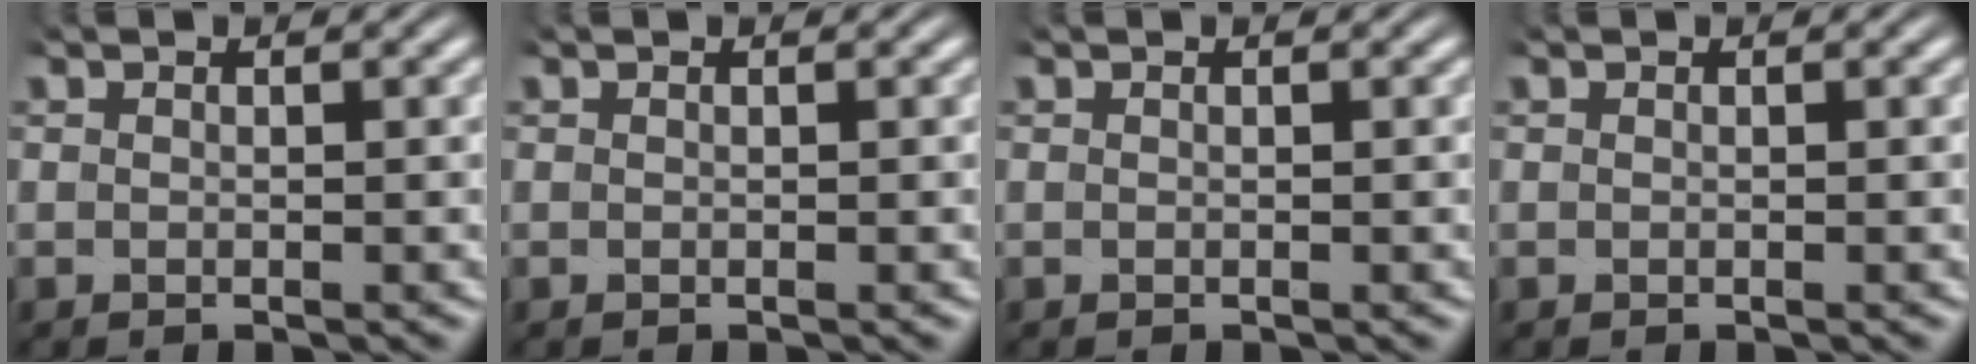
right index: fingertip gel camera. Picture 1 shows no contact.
{"total": 0.0}
{"total": 0.0}
{"total": 0.0}